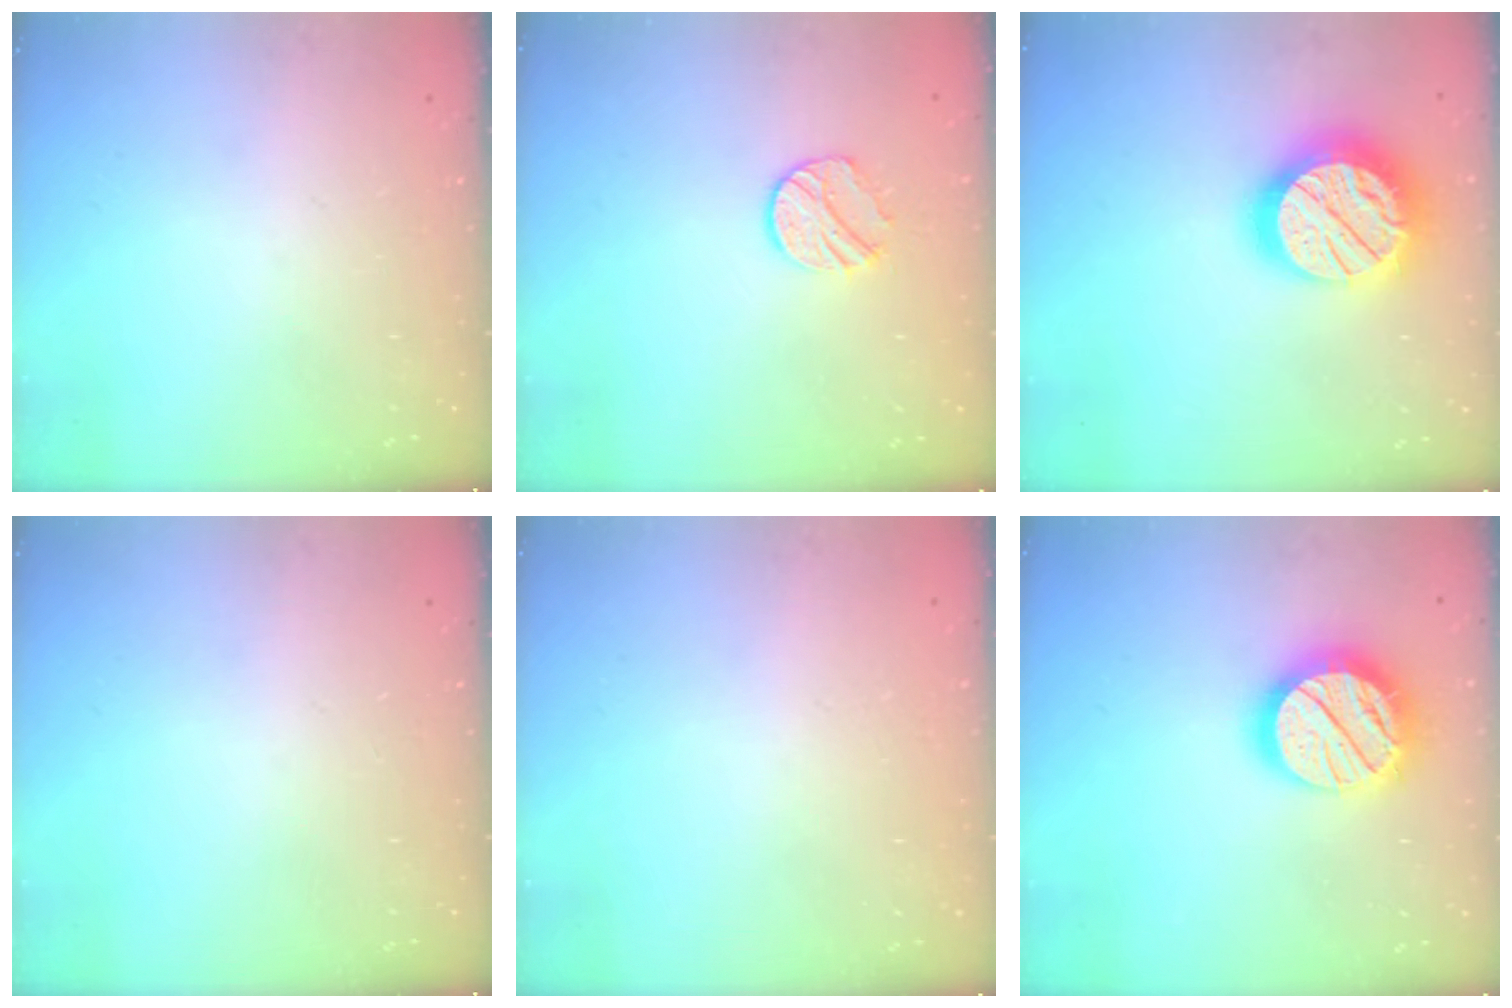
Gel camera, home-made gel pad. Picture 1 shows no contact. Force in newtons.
{"total": 9.0, "press": 9.0, "slide": 0.2}
{"total": 23.1, "press": 23.1, "slide": 1.8}
{"total": 0.0}
{"total": 0.5, "press": 0.5, "slide": 0.1}
{"total": 22.2, "press": 22.1, "slide": 2.0}